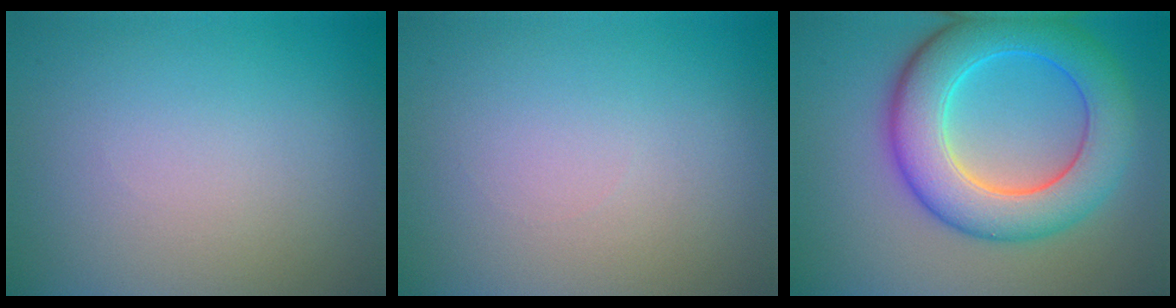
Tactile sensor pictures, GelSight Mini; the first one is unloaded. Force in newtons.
{"total": 0.0}
{"total": 8.9, "press": 8.9, "slide": 0.2}